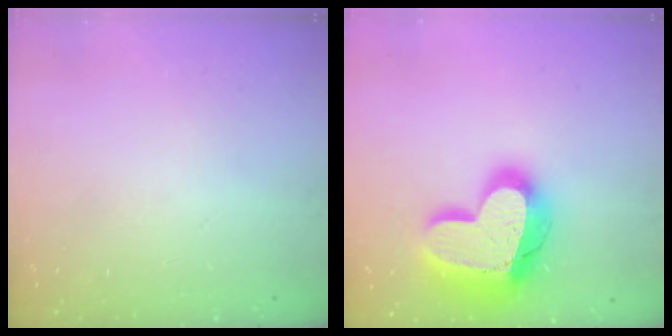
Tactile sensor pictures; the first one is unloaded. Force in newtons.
{"total": 23.4, "press": 23.3, "slide": 1.9}